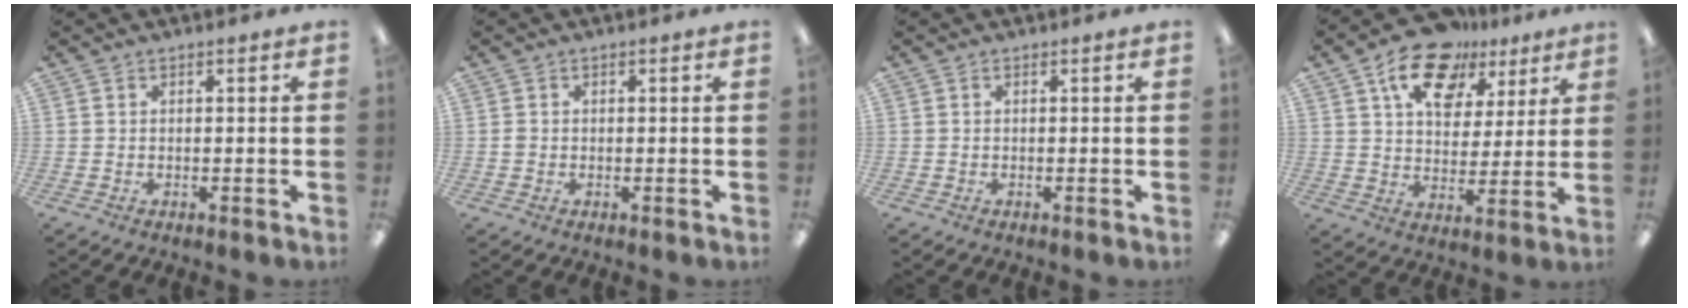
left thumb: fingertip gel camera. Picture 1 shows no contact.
{"total": 0.8, "force": [-0.1, 0.7, 0.4], "torque": [-0.007, 0.004, -0.003]}
{"total": 0.0}
{"total": 15.1, "force": [9.7, 9.0, 7.4], "torque": [-0.117, -0.049, 0.174]}